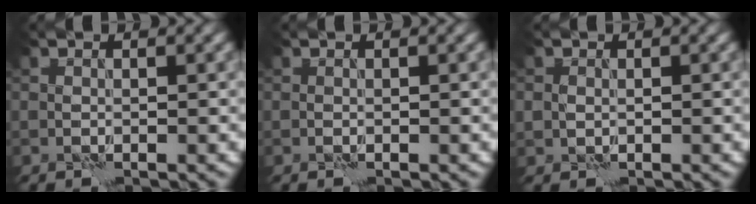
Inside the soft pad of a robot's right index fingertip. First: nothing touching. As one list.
[{"total": 0.0}, {"total": 0.7, "force": [0.2, 0.6, 0.1], "torque": [-0.001, -0.001, 0.002]}]